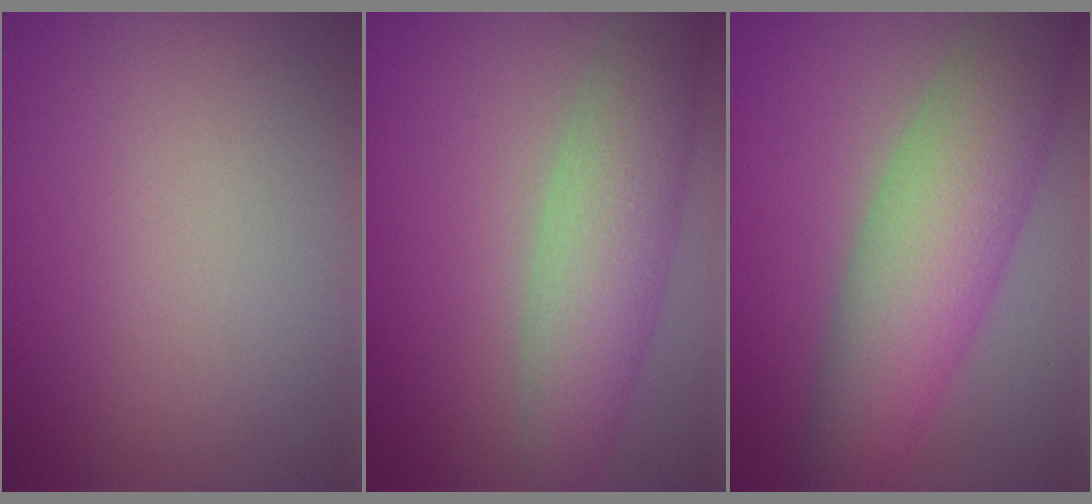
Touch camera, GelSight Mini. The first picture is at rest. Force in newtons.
{"total": 6.0, "press": 6.0, "slide": 0.2}
{"total": 7.9, "press": 7.9, "slide": 0.5}